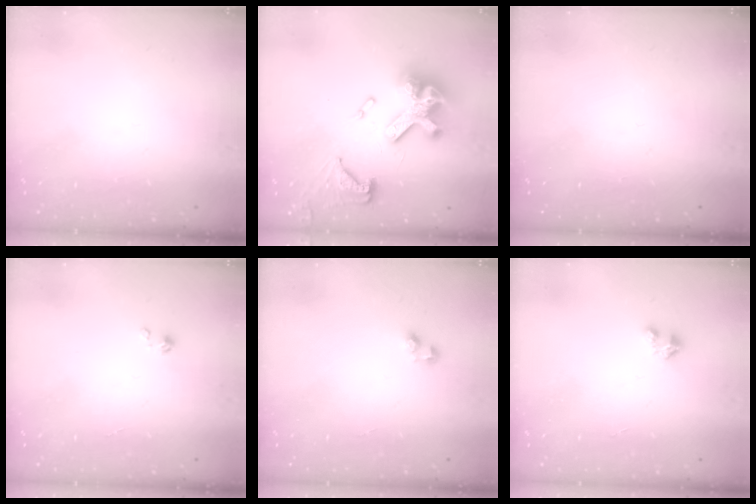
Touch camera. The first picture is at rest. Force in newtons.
{"total": 20.2, "press": 20.1, "slide": 2.1}
{"total": 0.0}
{"total": 0.0}
{"total": 2.0, "press": 2.0, "slide": 0.3}
{"total": 1.6, "press": 1.6, "slide": 0.2}